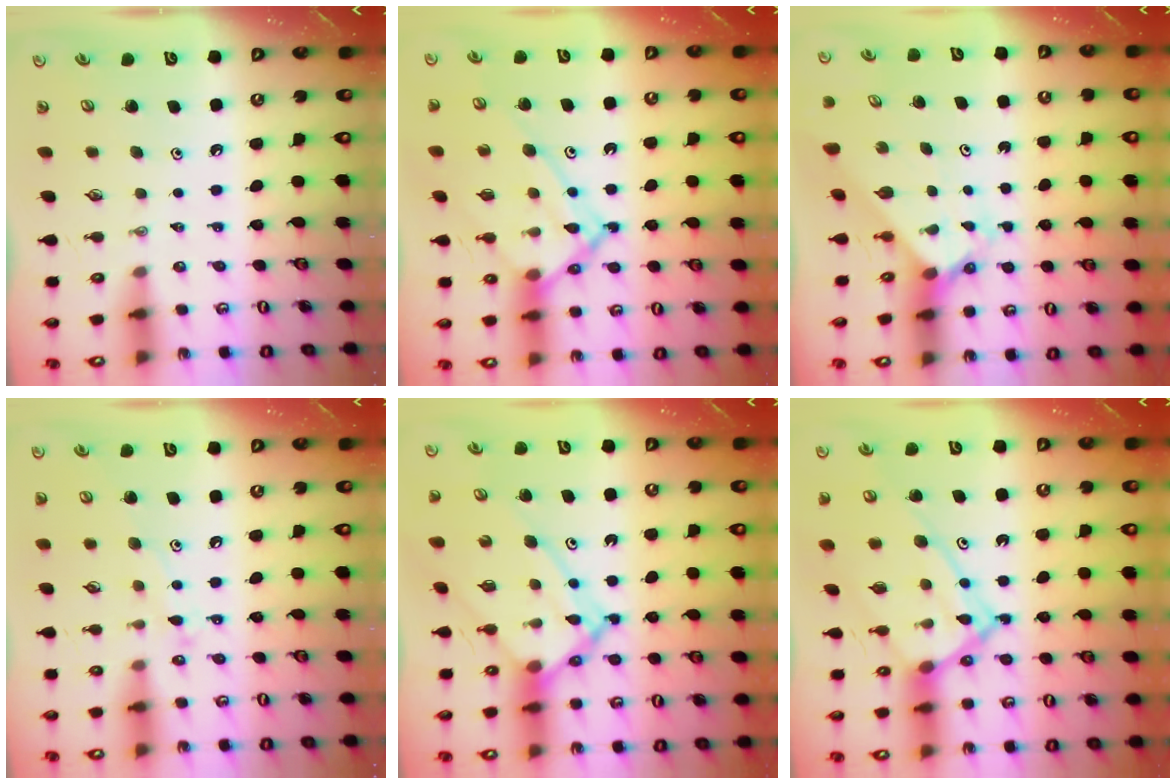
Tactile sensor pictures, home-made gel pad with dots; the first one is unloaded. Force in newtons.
{"total": 14.0, "press": 14.0, "slide": 1.1}
{"total": 2.1, "press": 2.1, "slide": 0.2}
{"total": 8.1, "press": 8.0, "slide": 0.6}
{"total": 13.5, "press": 13.5, "slide": 1.2}
{"total": 14.8, "press": 14.7, "slide": 1.6}